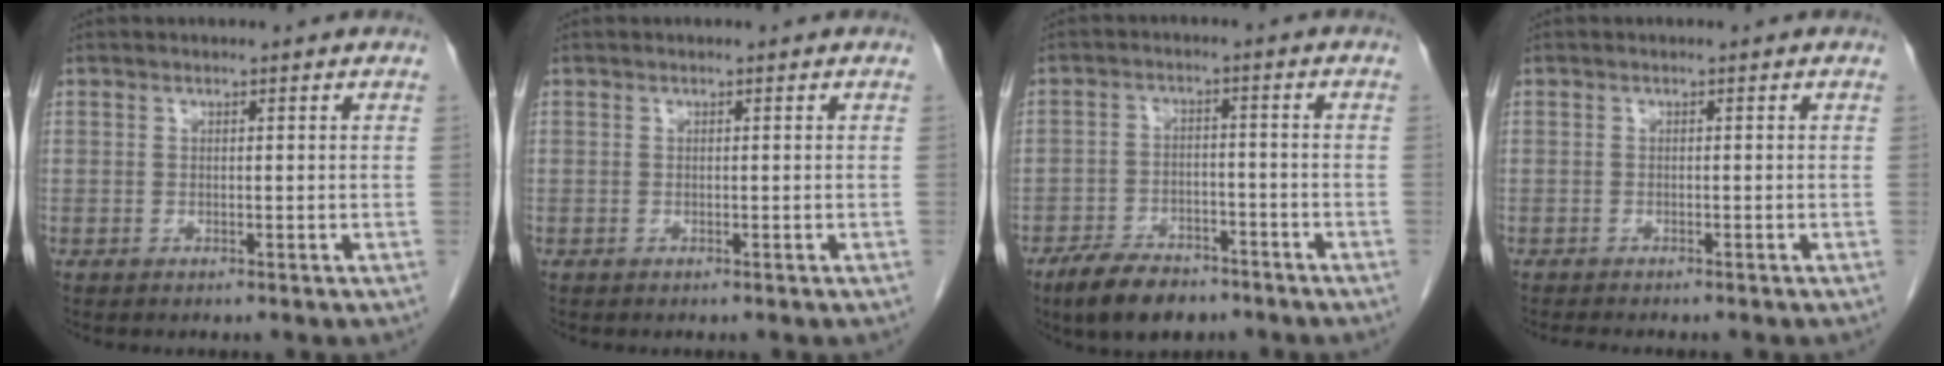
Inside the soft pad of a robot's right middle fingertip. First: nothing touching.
{"total": 0.0}
{"total": 8.4, "force": [-6.4, 3.5, 4.1], "torque": [-0.077, -0.005, -0.111]}
{"total": 3.8, "force": [-3.3, 0.7, 1.8], "torque": [-0.023, -0.008, -0.042]}